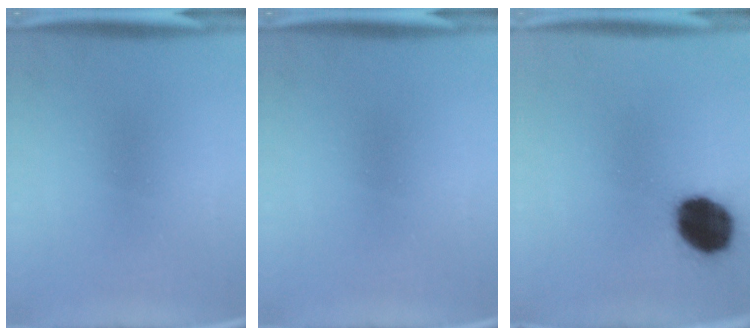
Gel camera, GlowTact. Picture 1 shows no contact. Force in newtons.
{"total": 0.0}
{"total": 15.7}